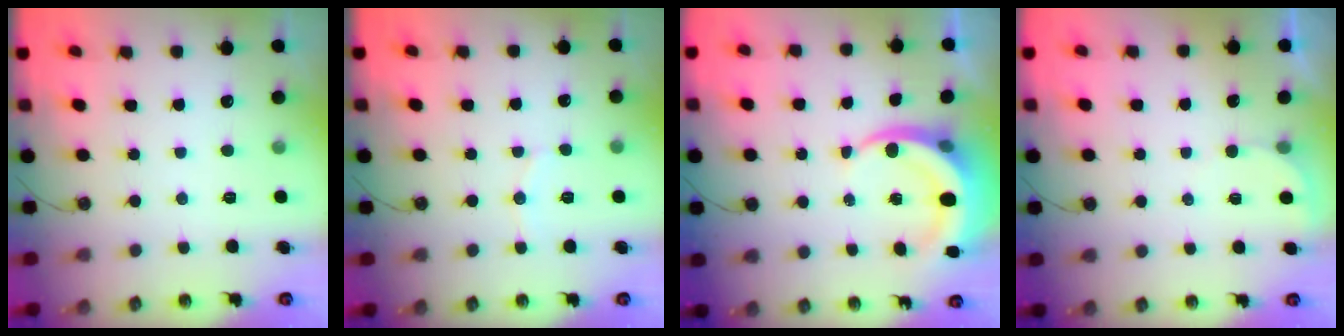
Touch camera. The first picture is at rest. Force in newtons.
{"total": 5.4, "press": 5.4, "slide": 0.5}
{"total": 7.5, "press": 7.4, "slide": 1.0}
{"total": 1.6, "press": 1.6, "slide": 0.0}